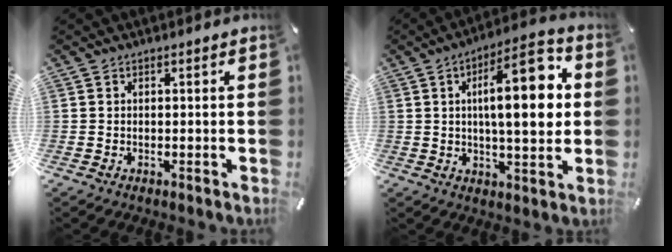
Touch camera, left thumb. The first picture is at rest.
{"total": 17.5, "force": [3.4, 6.3, 16.0], "torque": [-0.239, -0.001, 0.046]}